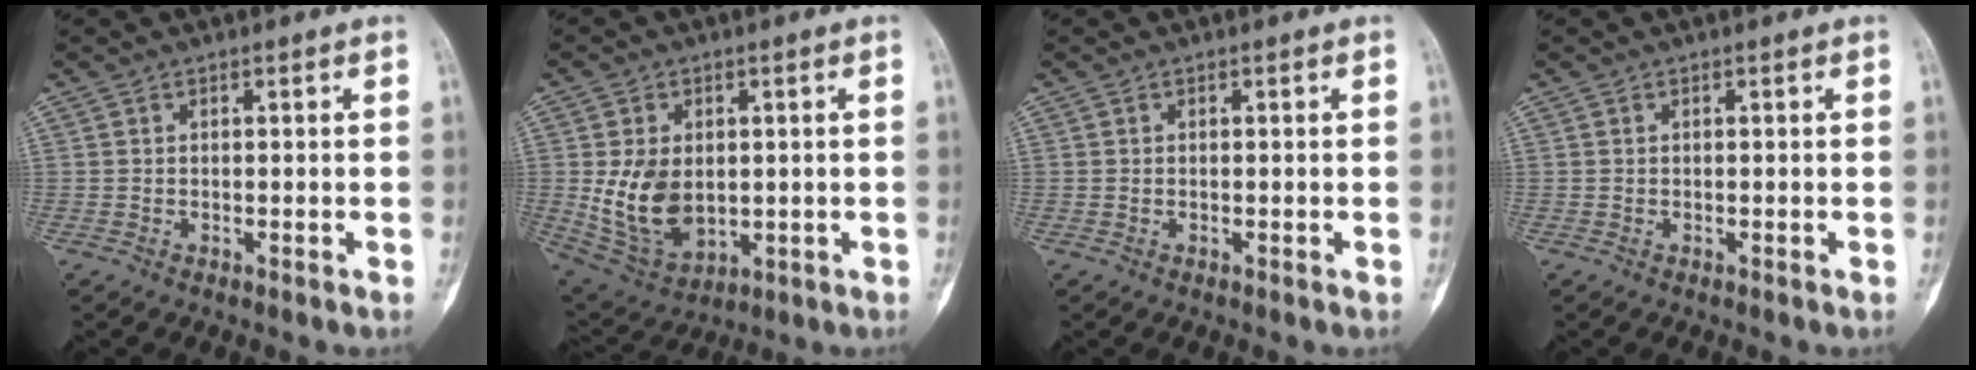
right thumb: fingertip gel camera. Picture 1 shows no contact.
{"total": 12.0, "force": [0.4, 8.2, 8.7], "torque": [-0.140, -0.010, 0.032]}
{"total": 0.0}
{"total": 0.0}